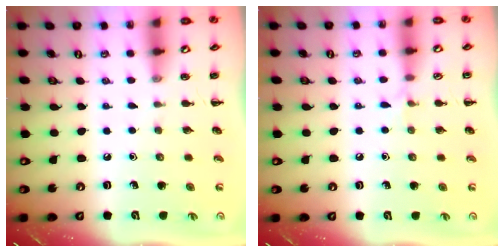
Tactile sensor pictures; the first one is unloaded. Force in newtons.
{"total": 4.0, "press": 3.7, "slide": 1.5}